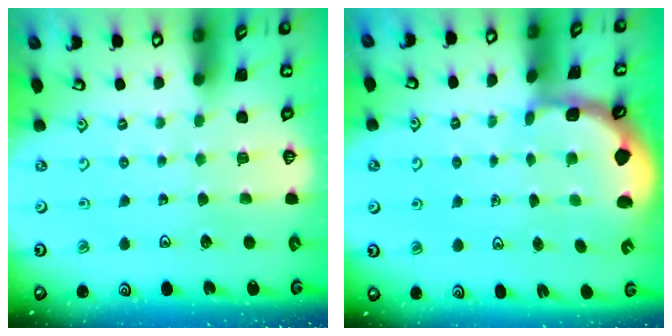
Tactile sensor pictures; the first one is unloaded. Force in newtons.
{"total": 1.8, "press": 1.8, "slide": 0.5}